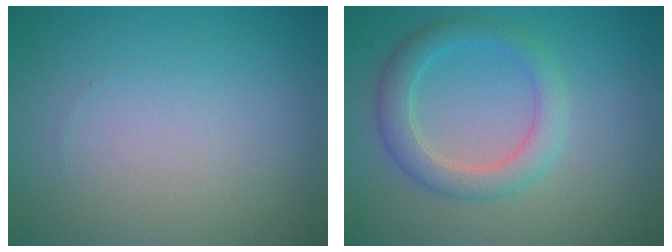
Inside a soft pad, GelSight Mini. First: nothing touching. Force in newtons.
{"total": 3.4, "press": 3.4, "slide": 0.2}